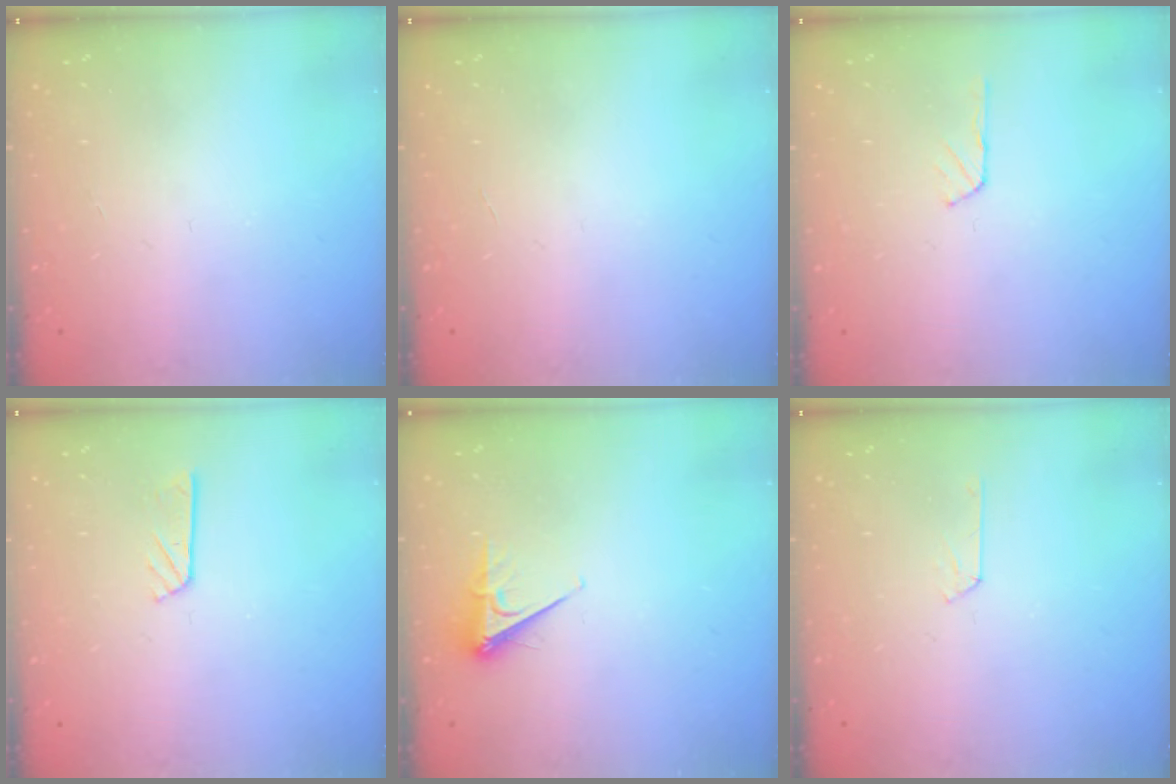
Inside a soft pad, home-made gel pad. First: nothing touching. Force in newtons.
{"total": 0.0}
{"total": 2.3, "press": 2.3, "slide": 0.2}
{"total": 2.8, "press": 2.8, "slide": 0.2}
{"total": 5.0, "press": 5.0, "slide": 0.5}
{"total": 2.9, "press": 2.9, "slide": 0.3}